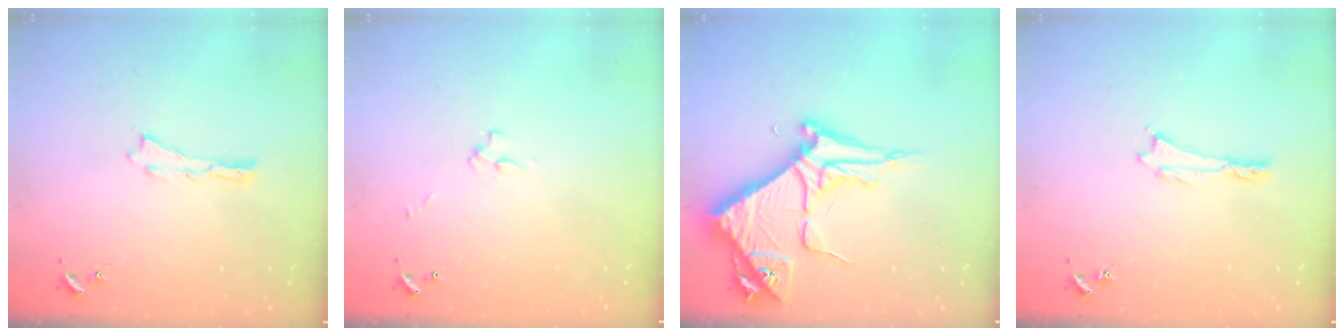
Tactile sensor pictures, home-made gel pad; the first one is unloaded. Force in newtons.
{"total": 2.5, "press": 2.5, "slide": 0.3}
{"total": 8.7, "press": 8.6, "slide": 1.0}
{"total": 0.5, "press": 0.5, "slide": 0.2}